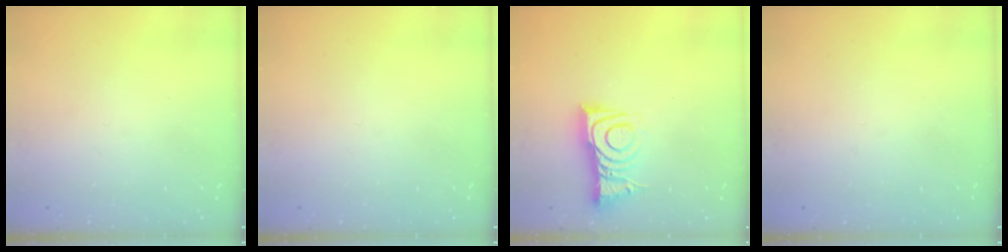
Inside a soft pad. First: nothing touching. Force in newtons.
{"total": 0.0}
{"total": 8.3, "press": 8.3, "slide": 0.7}
{"total": 2.8, "press": 2.8, "slide": 0.4}